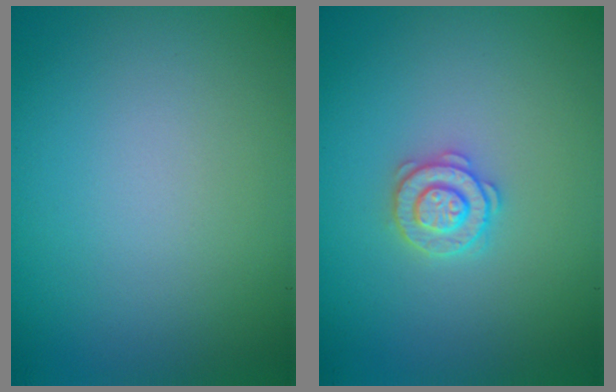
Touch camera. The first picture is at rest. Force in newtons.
{"total": 2.6, "press": 2.5, "slide": 0.5}